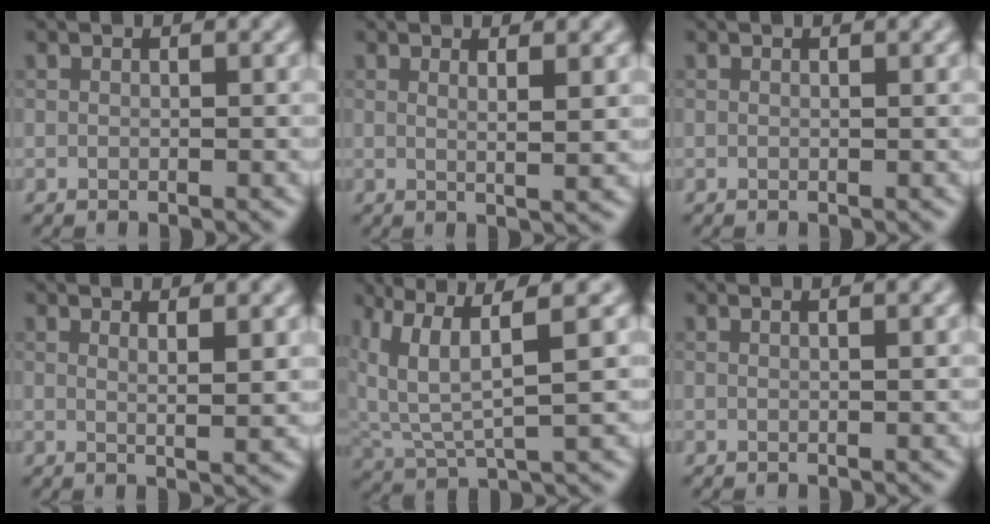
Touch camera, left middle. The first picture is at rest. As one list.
[{"total": 2.6, "force": [0.9, 0.7, 2.3], "torque": [-0.027, 0.004, 0.009]}, {"total": 0.6, "force": [0.3, 0.3, 0.5], "torque": [-0.001, 0.000, -0.001]}, {"total": 2.7, "force": [1.2, 0.7, 2.3], "torque": [-0.025, 0.002, 0.016]}, {"total": 5.7, "force": [2.6, 1.7, 4.8], "torque": [-0.111, -0.003, 0.062]}, {"total": 2.5, "force": [1.0, 1.3, 1.9], "torque": [0.000, 0.012, -0.014]}]